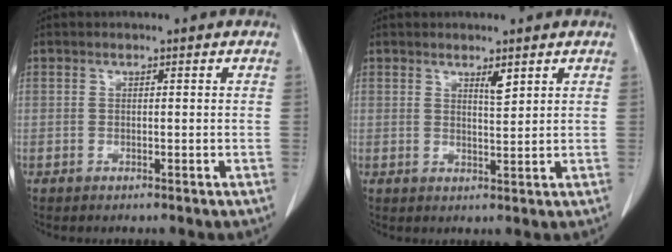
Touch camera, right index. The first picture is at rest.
{"total": 2.2, "force": [1.4, 0.3, 1.6], "torque": [-0.031, -0.006, 0.027]}